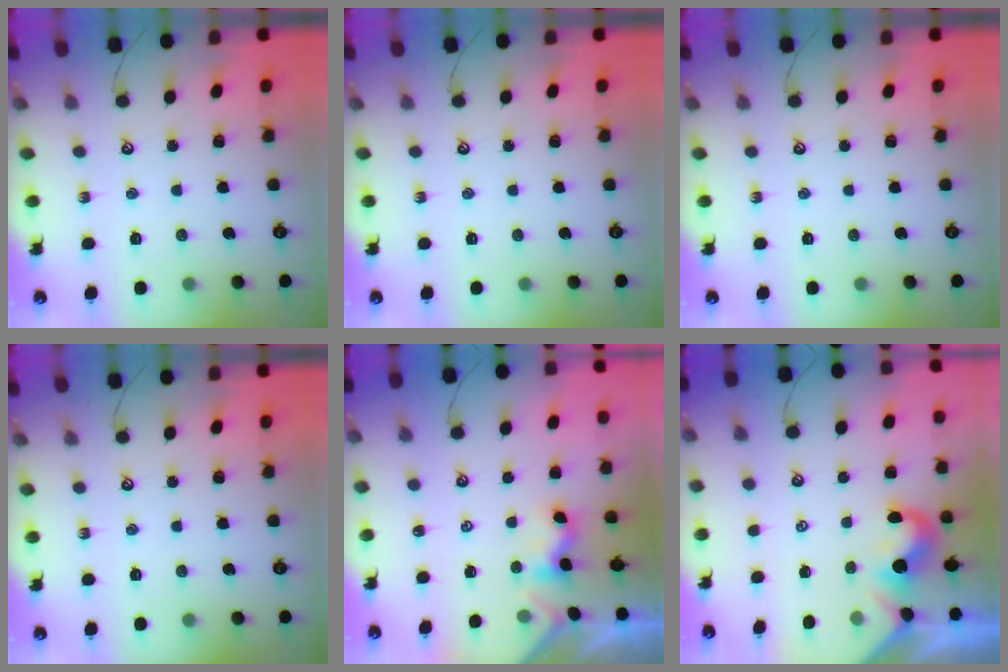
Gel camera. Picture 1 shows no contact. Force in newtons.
{"total": 0.0}
{"total": 0.0}
{"total": 0.0}
{"total": 1.2, "press": 1.1, "slide": 0.5}
{"total": 0.0}